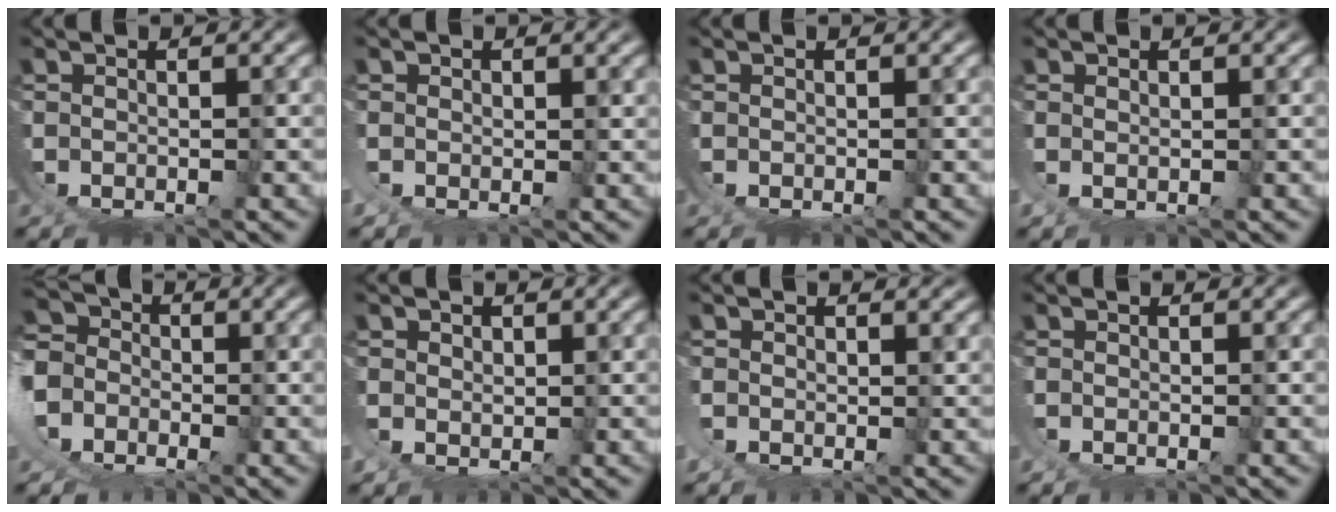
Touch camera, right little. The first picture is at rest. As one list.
[{"total": 1.0, "force": [0.7, 0.6, 0.5], "torque": [-0.016, -0.003, 0.017]}, {"total": 0.0}, {"total": 1.1, "force": [0.8, -0.2, 0.6], "torque": [-0.018, -0.002, 0.019]}, {"total": 6.4, "force": [0.3, 5.4, 3.4], "torque": [-0.086, -0.008, -0.005]}, {"total": 1.4, "force": [1.2, 0.2, 0.6], "torque": [-0.022, -0.010, 0.034]}, {"total": 1.4, "force": [1.1, 0.6, 0.7], "torque": [-0.019, -0.003, 0.021]}, {"total": 0.7, "force": [0.4, 0.3, 0.5], "torque": [-0.014, 0.001, 0.006]}]